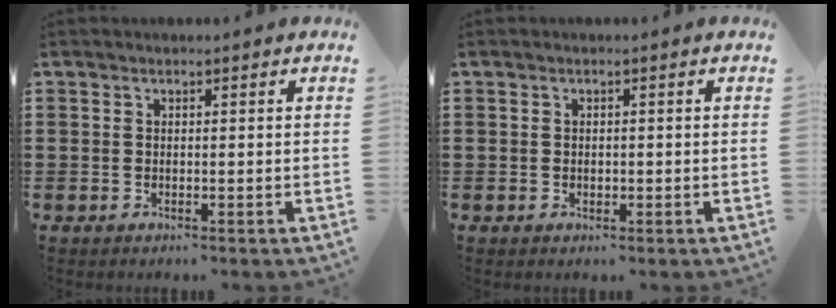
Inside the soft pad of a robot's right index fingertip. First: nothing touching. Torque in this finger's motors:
{"motor_torque": [0.49, 1.62, -0.01, 0.00]}